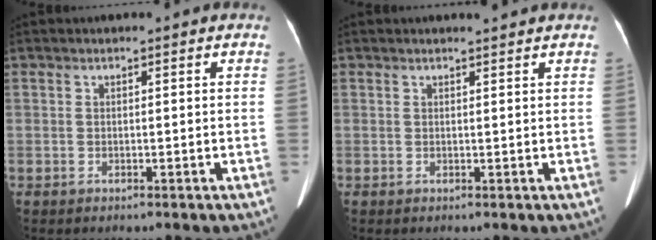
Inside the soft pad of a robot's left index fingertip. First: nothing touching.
{"total": 1.1, "force": [1.1, -0.1, 0.2], "torque": [-0.008, -0.001, 0.020]}